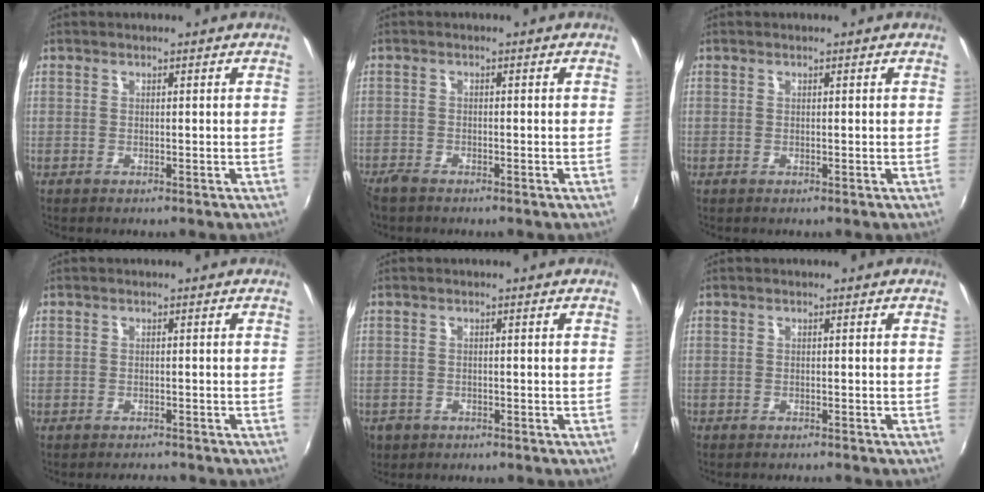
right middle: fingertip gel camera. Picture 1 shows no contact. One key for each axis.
{"total": 2.8, "fx": -2.5, "fy": 0.9, "fz": 0.9, "tx": -0.027, "ty": -0.011, "tz": -0.052}
{"total": 0.0}
{"total": 2.5, "fx": -2.3, "fy": 0.5, "fz": 0.6, "tx": -0.021, "ty": -0.002, "tz": -0.035}
{"total": 4.3, "fx": -2.3, "fy": 3.3, "fz": 1.5, "tx": -0.044, "ty": -0.008, "tz": -0.038}
{"total": 1.6, "fx": -1.5, "fy": 0.2, "fz": 0.3, "tx": -0.018, "ty": -0.008, "tz": -0.030}